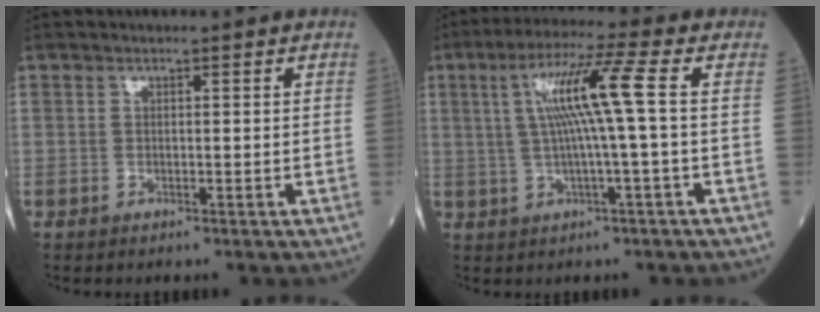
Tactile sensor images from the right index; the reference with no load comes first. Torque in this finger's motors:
{"motor_torque": [1.51, 0.45, 0.76, 0.21]}